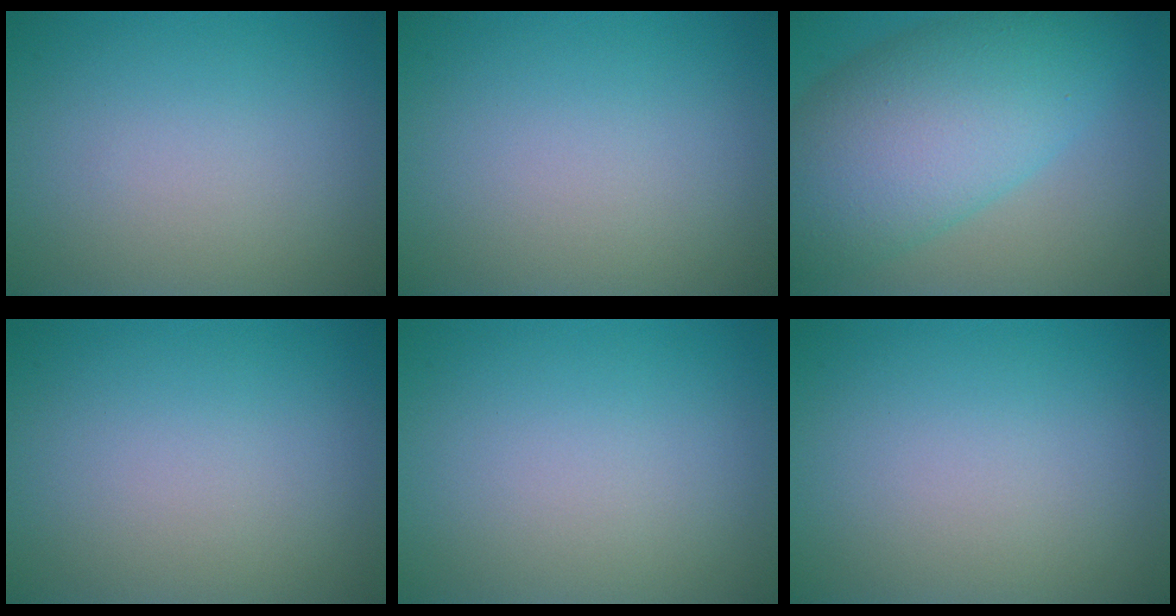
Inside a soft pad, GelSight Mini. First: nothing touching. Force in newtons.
{"total": 0.0}
{"total": 11.1, "press": 11.1, "slide": 0.2}
{"total": 0.0}
{"total": 0.0}
{"total": 0.0}